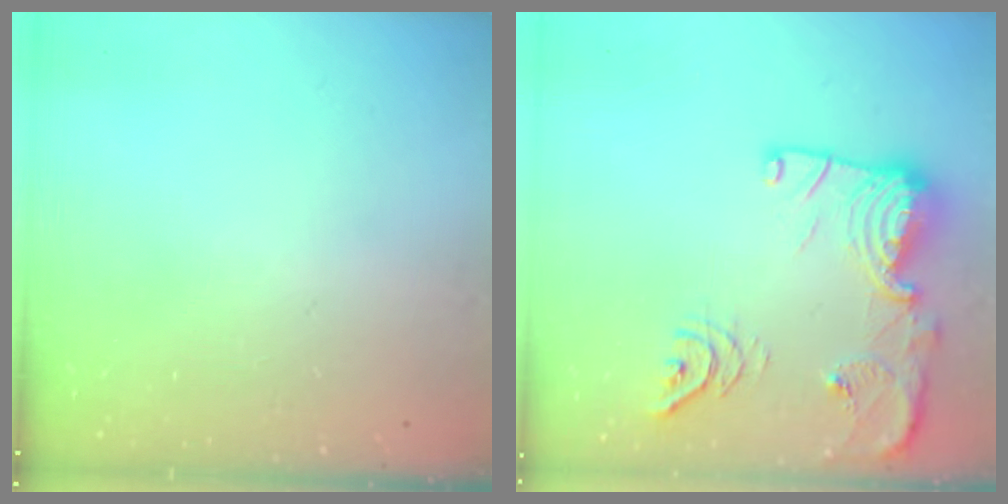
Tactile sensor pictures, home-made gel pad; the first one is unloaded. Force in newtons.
{"total": 18.6, "press": 18.6, "slide": 1.1}